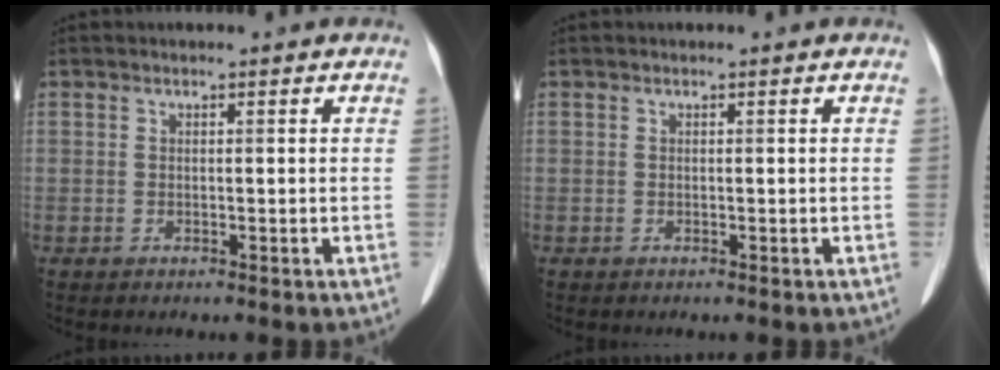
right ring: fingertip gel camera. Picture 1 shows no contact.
{"total": 0.0}